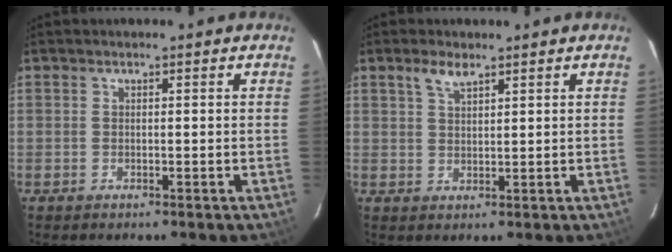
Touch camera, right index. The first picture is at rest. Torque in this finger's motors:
{"motor_torque": [0.00, 0.00, 0.08, 0.04]}